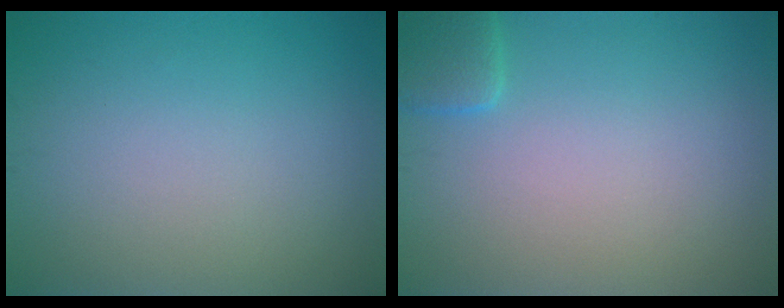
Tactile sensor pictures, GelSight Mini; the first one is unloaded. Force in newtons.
{"total": 2.0, "press": 2.0, "slide": 0.3}